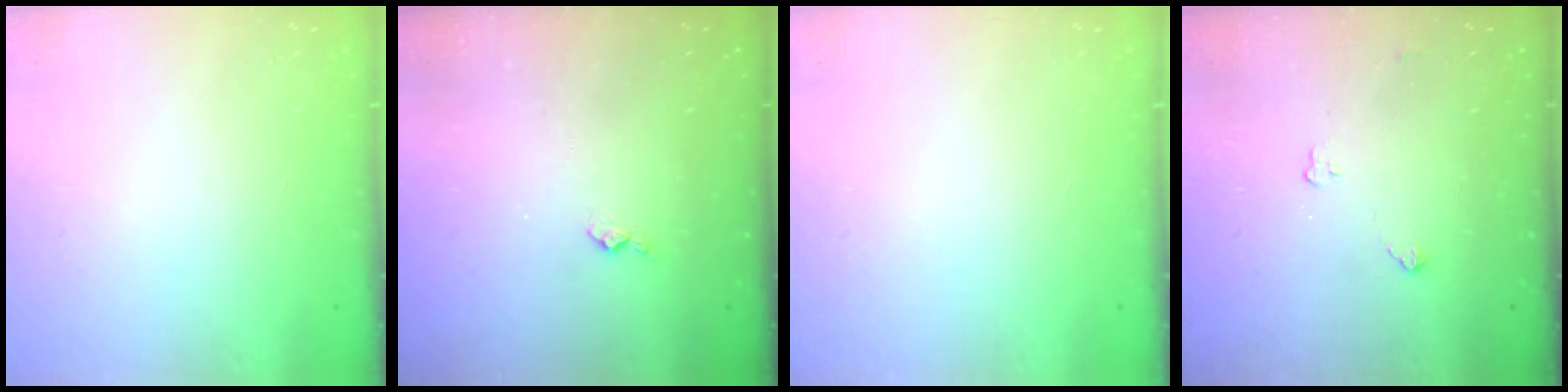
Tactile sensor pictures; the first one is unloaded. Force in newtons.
{"total": 3.9, "press": 3.8, "slide": 0.4}
{"total": 0.0}
{"total": 3.8, "press": 3.8, "slide": 0.6}